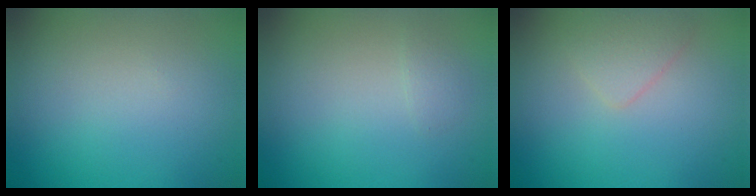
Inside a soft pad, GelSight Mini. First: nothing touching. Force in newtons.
{"total": 0.7, "press": 0.7, "slide": 0.0}
{"total": 1.7, "press": 1.7, "slide": 0.0}